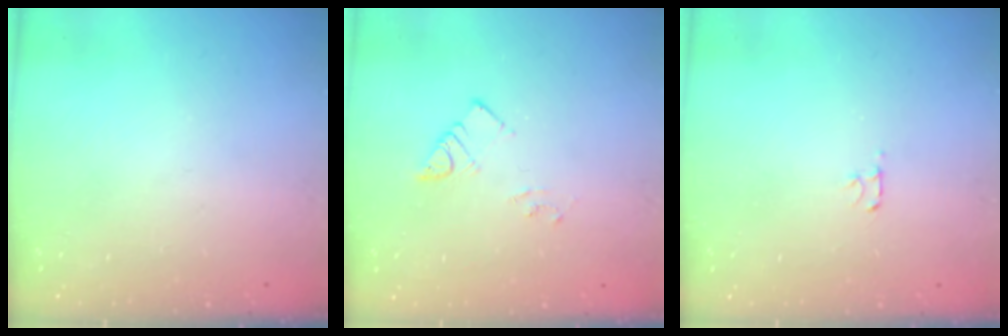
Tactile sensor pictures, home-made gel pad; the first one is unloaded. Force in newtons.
{"total": 4.0, "press": 3.9, "slide": 0.5}
{"total": 2.5, "press": 2.4, "slide": 0.3}